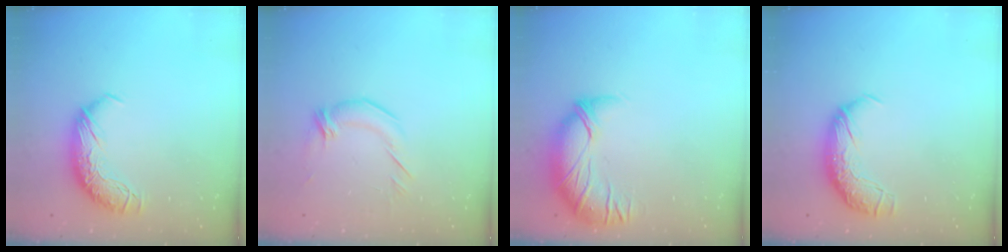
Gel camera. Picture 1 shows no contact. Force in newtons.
{"total": 2.2, "press": 1.1, "slide": 1.9}
{"total": 3.2, "press": 0.1, "slide": 3.2}
{"total": 2.3, "press": 1.0, "slide": 2.1}